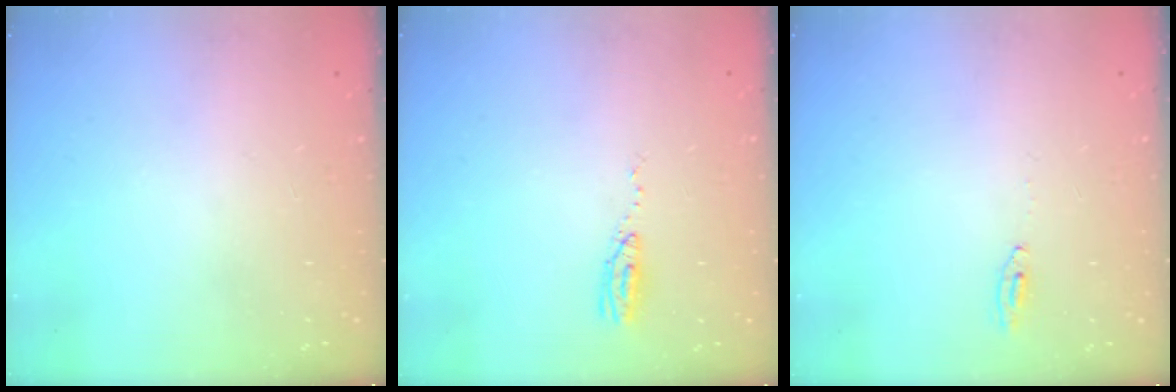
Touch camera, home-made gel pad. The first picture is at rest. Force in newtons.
{"total": 4.4, "press": 4.1, "slide": 1.6}
{"total": 2.9, "press": 2.8, "slide": 0.2}